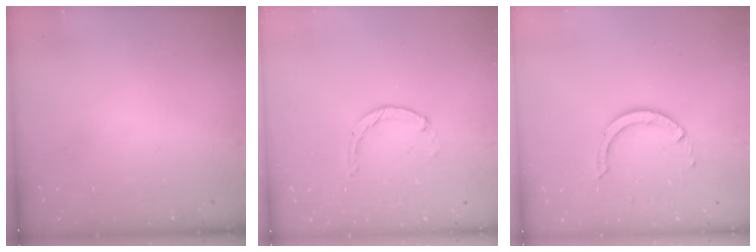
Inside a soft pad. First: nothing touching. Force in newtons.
{"total": 0.8, "press": 0.7, "slide": 0.2}
{"total": 6.3, "press": 6.3, "slide": 0.4}